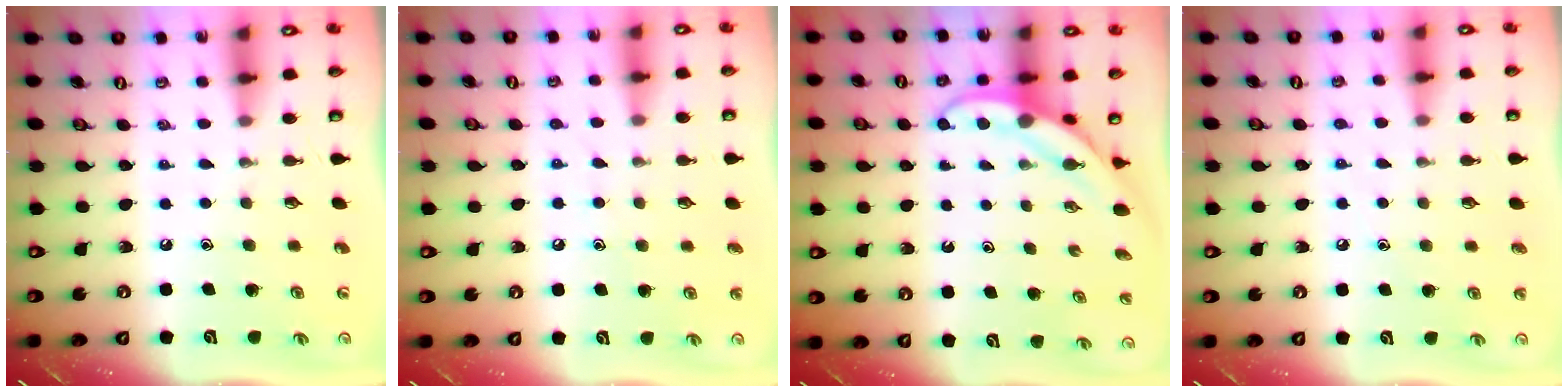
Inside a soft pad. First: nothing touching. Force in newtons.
{"total": 5.2, "press": 5.2, "slide": 0.4}
{"total": 4.6, "press": 4.6, "slide": 0.3}
{"total": 4.2, "press": 4.2, "slide": 0.5}